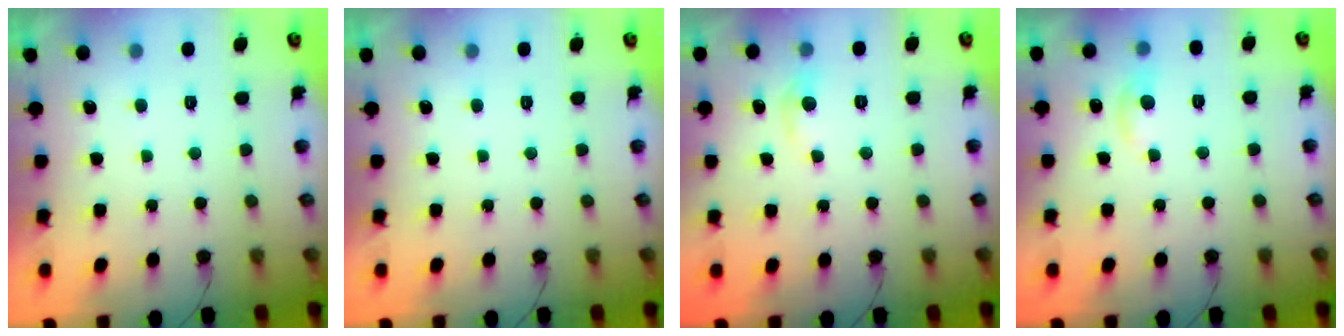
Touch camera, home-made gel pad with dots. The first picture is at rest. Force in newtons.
{"total": 0.0}
{"total": 6.3, "press": 6.3, "slide": 0.7}
{"total": 5.2, "press": 5.1, "slide": 0.7}